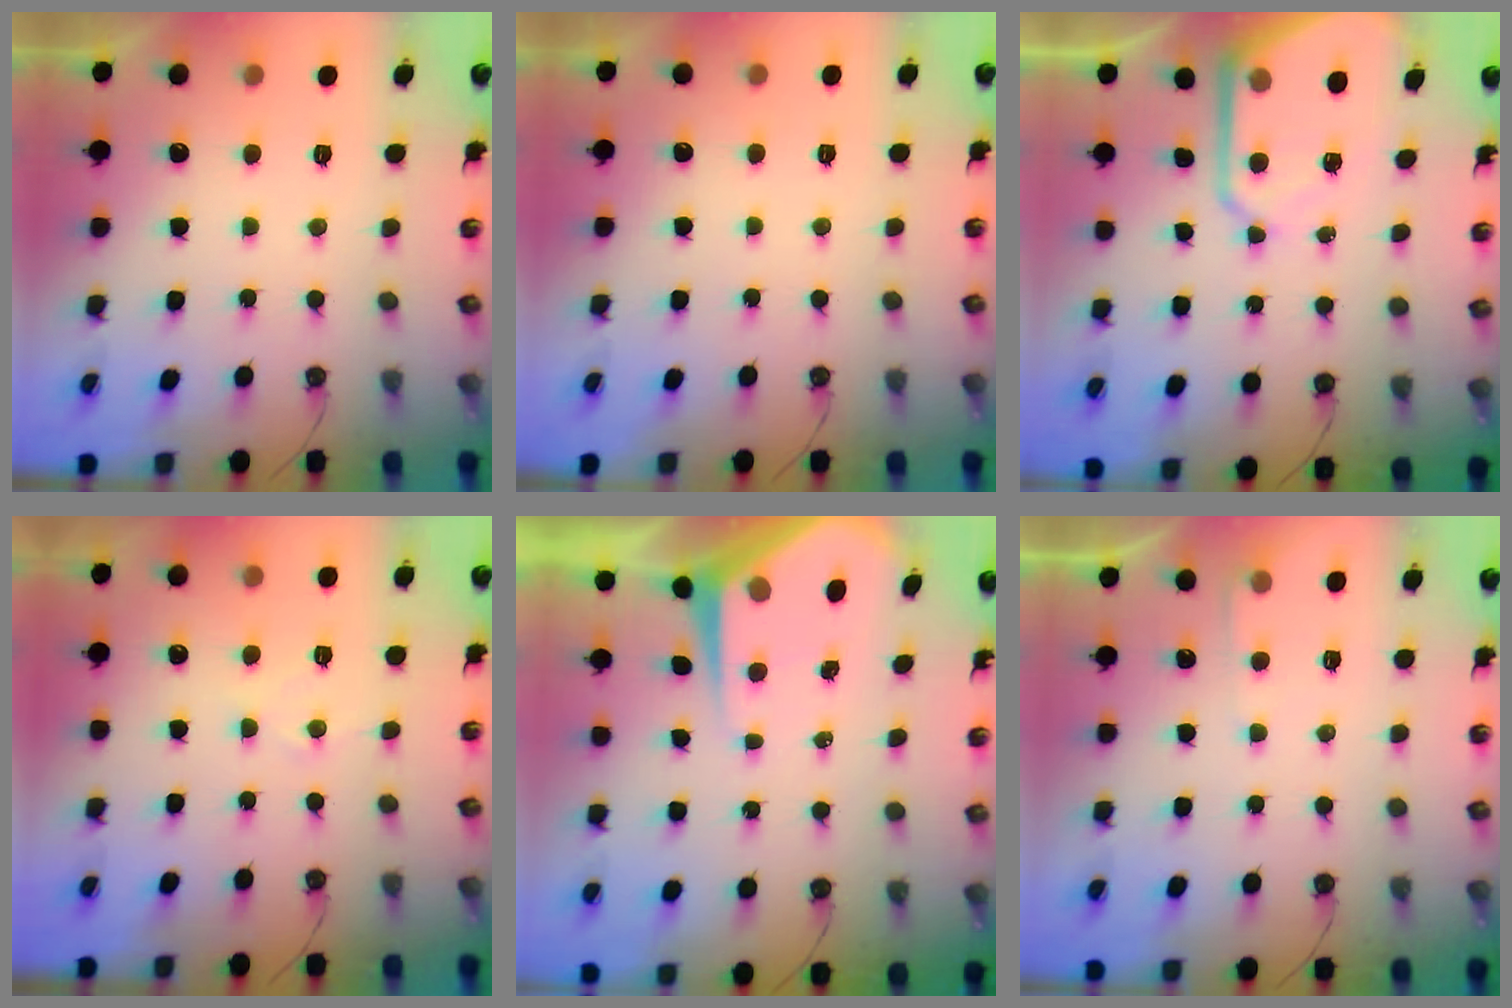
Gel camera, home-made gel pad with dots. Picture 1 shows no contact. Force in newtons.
{"total": 0.0}
{"total": 10.9, "press": 10.9, "slide": 0.9}
{"total": 6.0, "press": 5.9, "slide": 0.6}
{"total": 7.4, "press": 7.4, "slide": 0.6}
{"total": 3.3, "press": 3.2, "slide": 0.5}